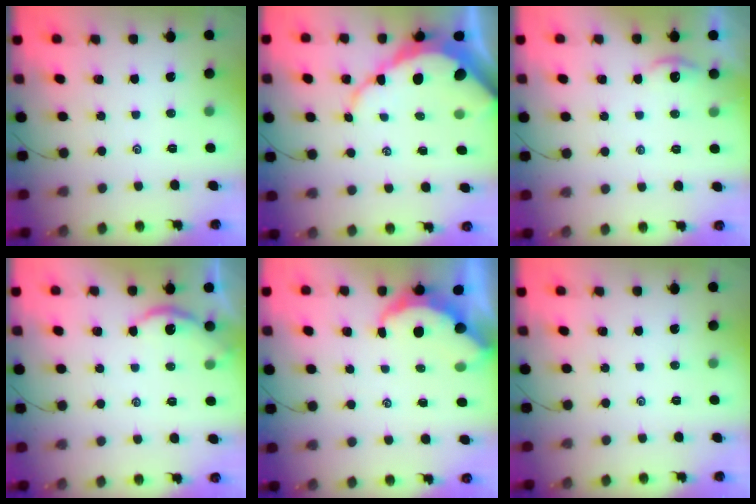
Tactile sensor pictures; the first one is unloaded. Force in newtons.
{"total": 12.1, "press": 12.0, "slide": 1.0}
{"total": 2.6, "press": 2.6, "slide": 0.3}
{"total": 3.2, "press": 3.1, "slide": 0.6}
{"total": 5.8, "press": 5.8, "slide": 0.4}
{"total": 0.0}